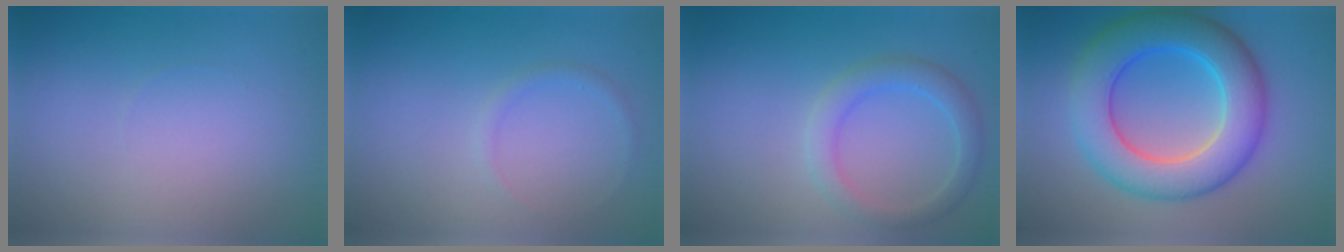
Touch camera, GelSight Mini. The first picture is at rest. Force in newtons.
{"total": 0.9, "press": 0.8, "slide": 0.1}
{"total": 2.9, "press": 2.9, "slide": 0.1}
{"total": 9.0, "press": 9.0, "slide": 0.1}